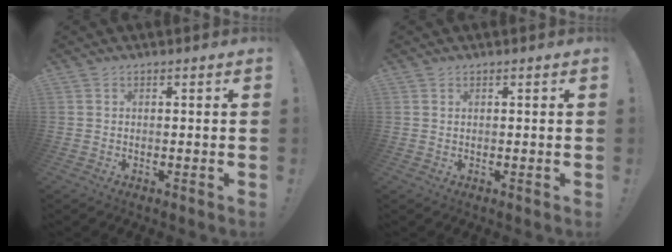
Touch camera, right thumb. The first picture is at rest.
{"total": 0.6, "force": [0.5, 0.1, 0.3], "torque": [-0.001, -0.001, 0.008]}